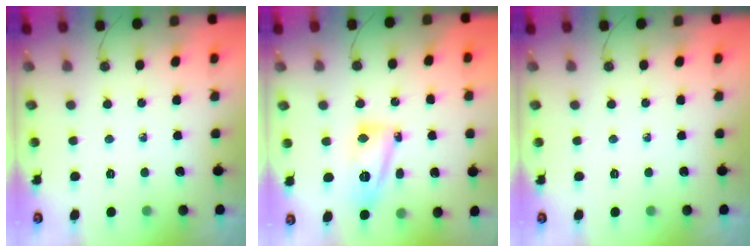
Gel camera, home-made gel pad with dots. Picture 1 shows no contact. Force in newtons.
{"total": 13.0, "press": 12.9, "slide": 1.5}
{"total": 0.0}